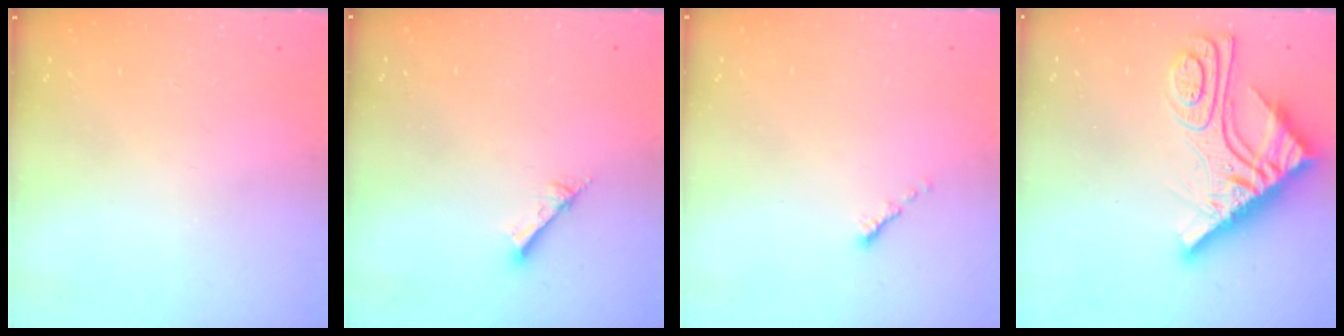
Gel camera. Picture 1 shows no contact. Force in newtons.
{"total": 2.6, "press": 2.6, "slide": 0.1}
{"total": 0.6, "press": 0.5, "slide": 0.2}
{"total": 15.0, "press": 15.0, "slide": 1.4}